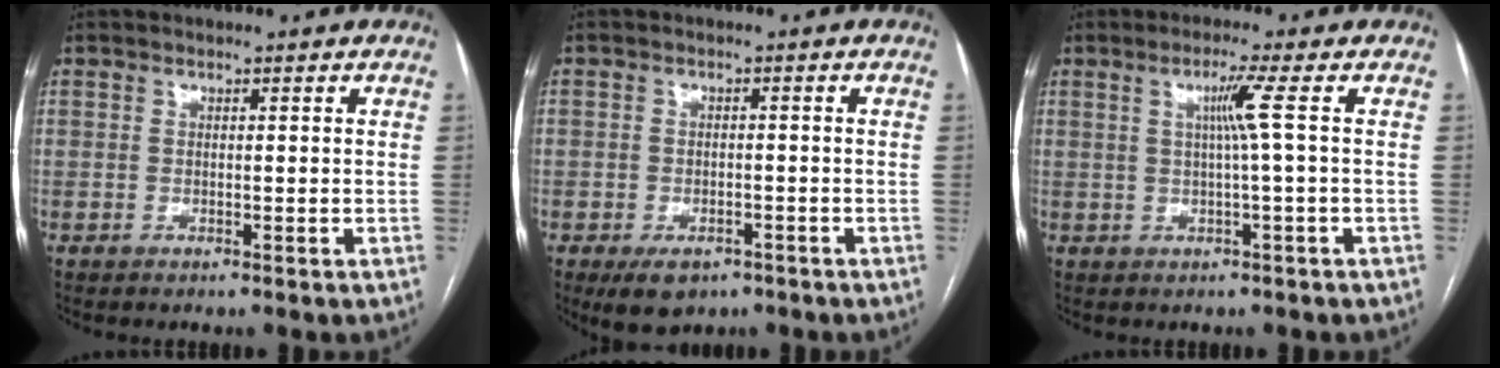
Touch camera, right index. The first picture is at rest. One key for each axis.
{"total": 5.0, "fx": -3.1, "fy": 3.2, "fz": 2.4, "tx": -0.036, "ty": -0.002, "tz": -0.037}
{"total": 3.7, "fx": 0.6, "fy": -1.6, "fz": 3.3, "tx": -0.066, "ty": 0.001, "tz": 0.014}